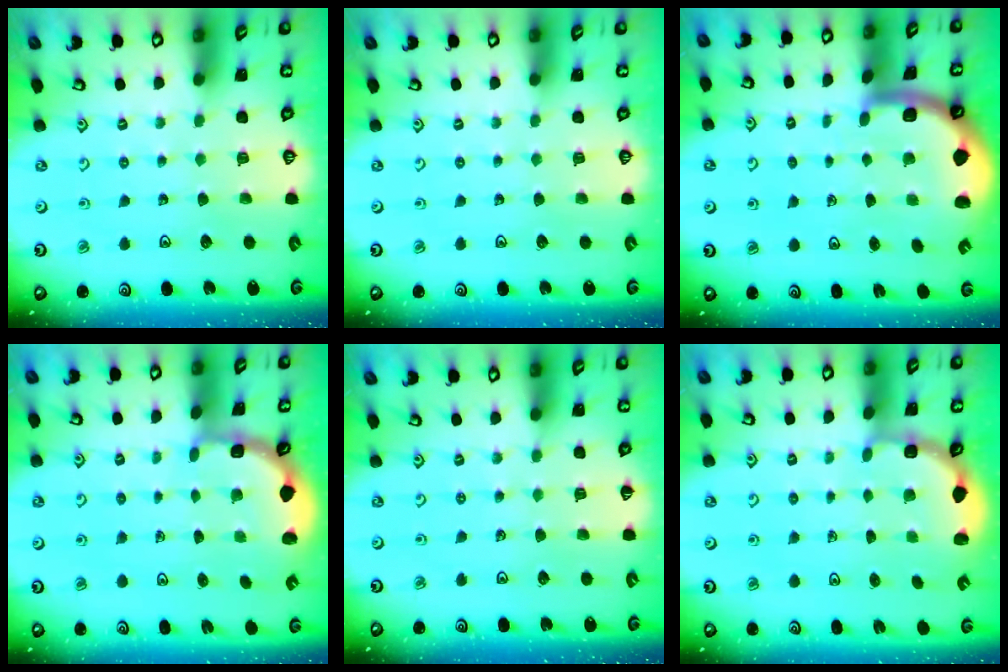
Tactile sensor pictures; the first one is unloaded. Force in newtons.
{"total": 0.0}
{"total": 3.4, "press": 3.4, "slide": 0.4}
{"total": 1.9, "press": 1.8, "slide": 0.4}
{"total": 1.3, "press": 1.3, "slide": 0.2}
{"total": 3.0, "press": 2.3, "slide": 1.8}